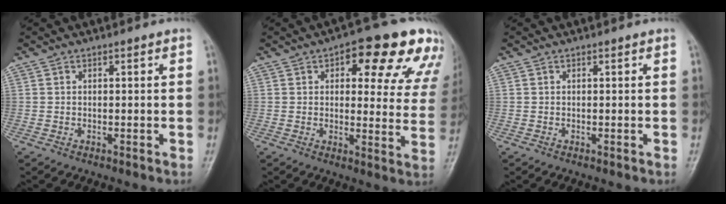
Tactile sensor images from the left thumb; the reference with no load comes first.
{"total": 17.7, "force": [9.9, 7.5, 12.6], "torque": [-0.108, -0.019, 0.112]}
{"total": 0.0}